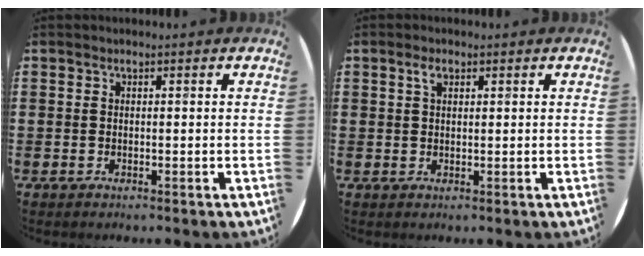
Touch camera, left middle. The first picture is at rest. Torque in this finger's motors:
{"motor_torque": [0.61, -0.47, 0.00, 0.03]}